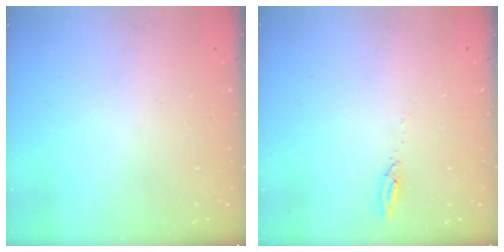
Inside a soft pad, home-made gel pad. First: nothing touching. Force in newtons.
{"total": 2.7, "press": 2.7, "slide": 0.2}